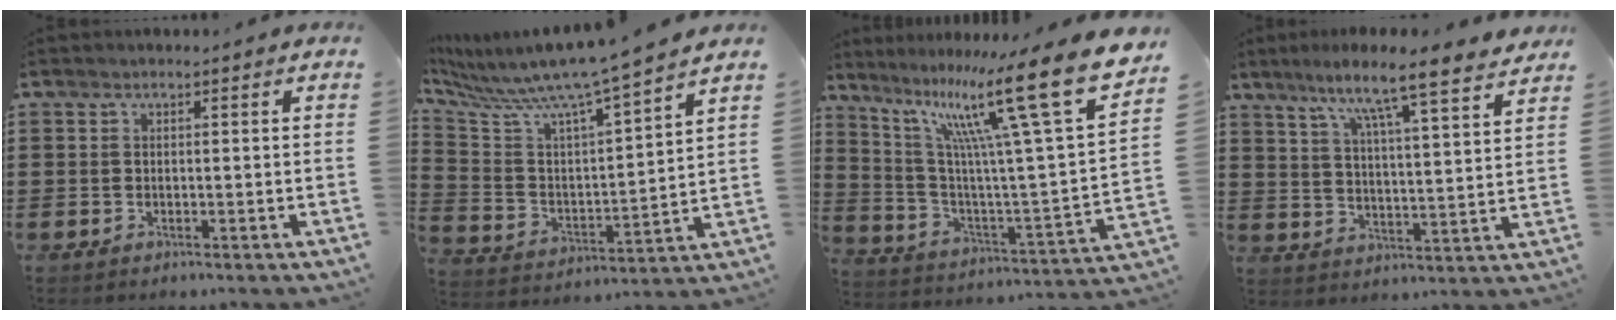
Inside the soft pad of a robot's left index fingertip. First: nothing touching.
{"total": 8.0, "force": [7.1, -0.4, 3.8], "torque": [-0.109, -0.066, 0.110]}
{"total": 18.7, "force": [11.7, 1.9, 14.5], "torque": [-0.263, -0.081, 0.175]}
{"total": 8.1, "force": [6.8, -0.7, 4.4], "torque": [-0.104, -0.048, 0.105]}